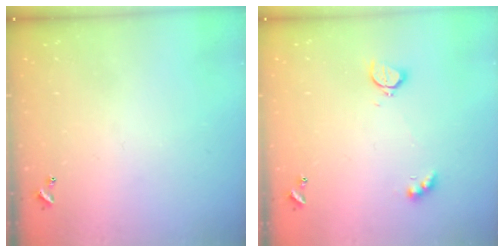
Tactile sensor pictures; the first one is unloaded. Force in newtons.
{"total": 2.8, "press": 2.7, "slide": 0.6}